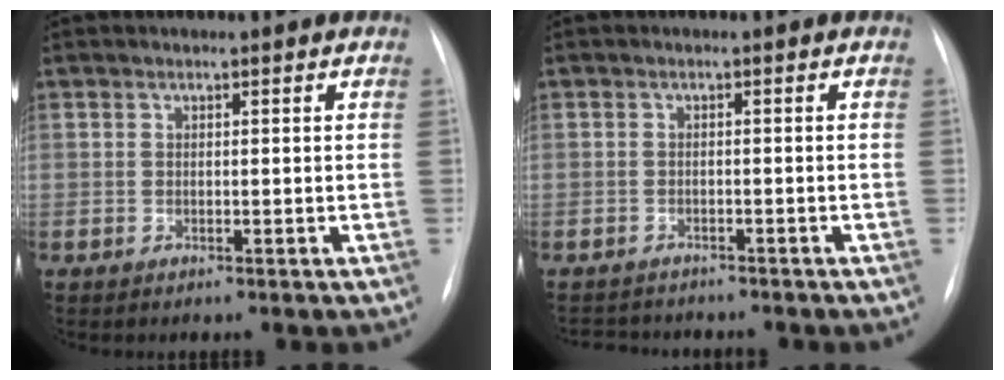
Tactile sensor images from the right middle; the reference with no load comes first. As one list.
[{"total": 5.0, "force": [-4.7, 1.3, 0.9], "torque": [-0.015, -0.007, -0.065]}]